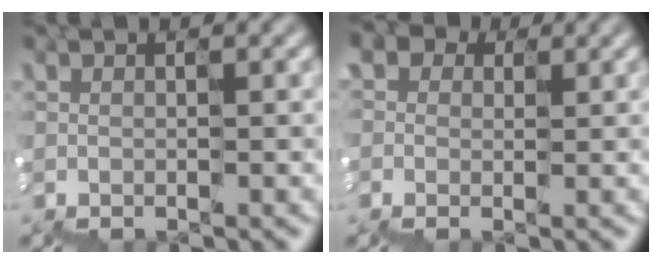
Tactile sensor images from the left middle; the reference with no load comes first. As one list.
[{"total": 5.2, "force": [1.4, 4.2, 2.7], "torque": [-0.068, 0.017, 0.021]}]